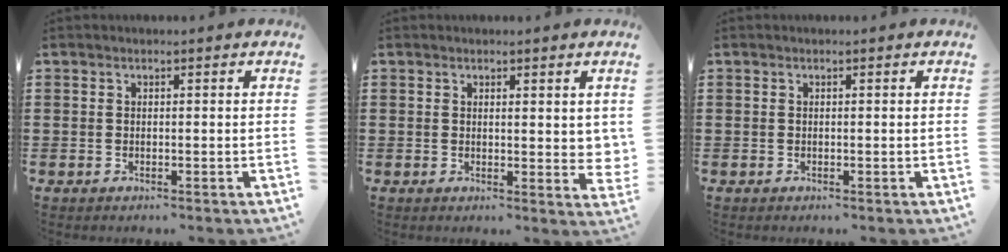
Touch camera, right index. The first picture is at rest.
{"total": 2.0, "force": [1.2, 0.8, 1.4], "torque": [-0.014, 0.000, 0.018]}
{"total": 0.0}